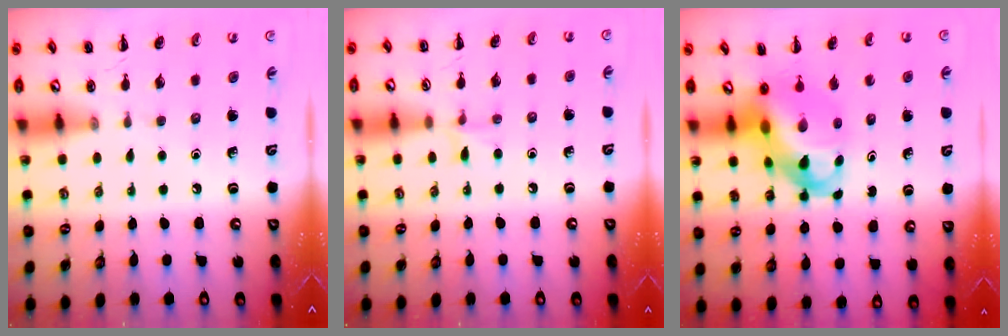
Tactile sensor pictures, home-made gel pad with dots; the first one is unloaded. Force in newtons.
{"total": 4.5, "press": 4.2, "slide": 1.5}
{"total": 9.7, "press": 9.3, "slide": 2.8}